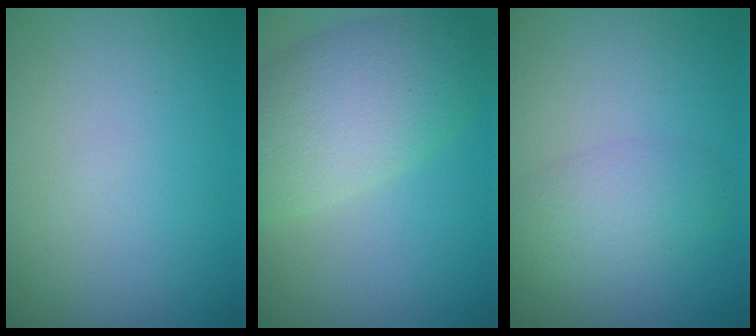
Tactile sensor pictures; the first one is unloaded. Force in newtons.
{"total": 7.3, "press": 7.3, "slide": 0.3}
{"total": 2.8, "press": 2.8, "slide": 0.1}